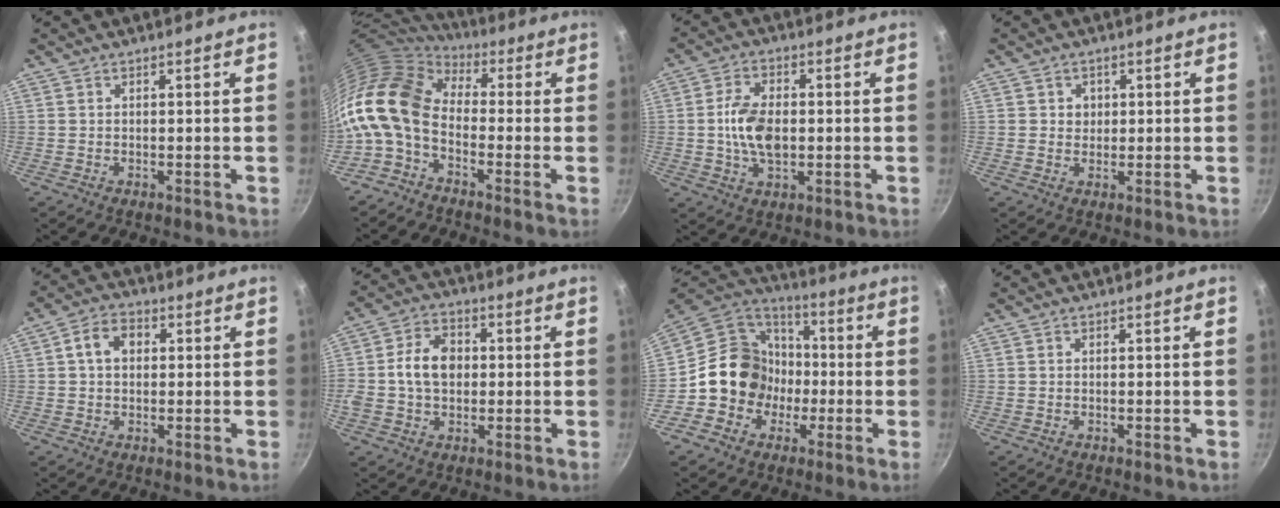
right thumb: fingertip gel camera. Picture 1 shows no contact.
{"total": 13.6, "force": [-1.5, 8.8, 10.3], "torque": [-0.187, 0.024, -0.051]}
{"total": 9.0, "force": [-0.2, 5.3, 7.3], "torque": [-0.131, 0.008, -0.007]}
{"total": 2.3, "force": [0.5, 2.2, 0.6], "torque": [0.006, 0.001, 0.006]}
{"total": 6.1, "force": [1.2, 4.5, 3.9], "torque": [-0.050, 0.013, 0.011]}
{"total": 9.2, "force": [0.2, 6.9, 6.1], "torque": [-0.089, 0.017, -0.008]}
{"total": 16.4, "force": [-2.7, 14.6, 6.9], "torque": [-0.077, 0.043, -0.053]}
{"total": 0.0}